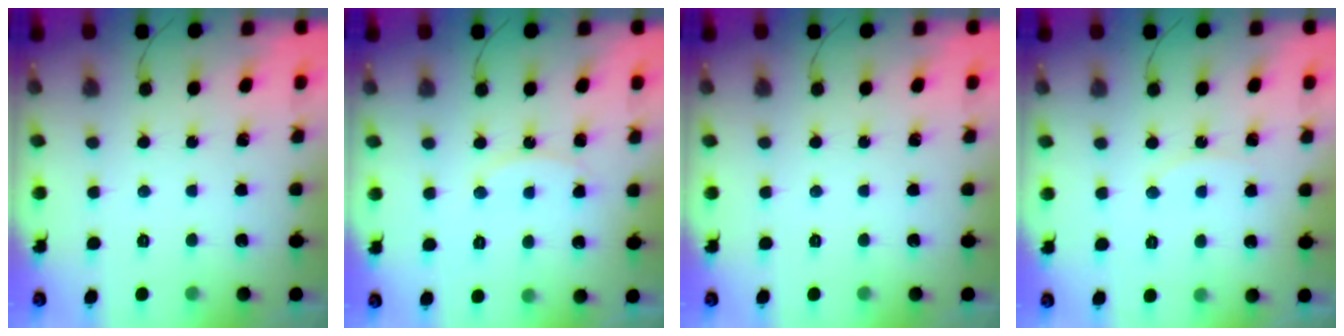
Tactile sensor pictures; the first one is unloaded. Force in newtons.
{"total": 8.8, "press": 8.8, "slide": 0.6}
{"total": 0.0}
{"total": 5.3, "press": 5.3, "slide": 0.7}